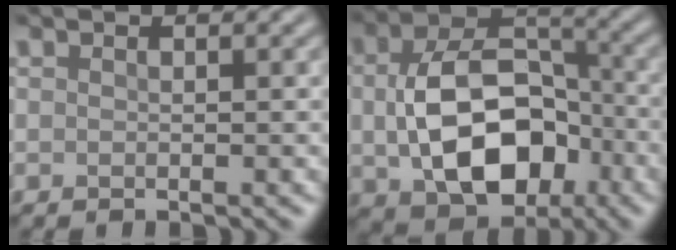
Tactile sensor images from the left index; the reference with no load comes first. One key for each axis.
{"total": 10.8, "fx": -1.3, "fy": 7.3, "fz": 7.9, "tx": -0.146, "ty": -0.007, "tz": -0.011}